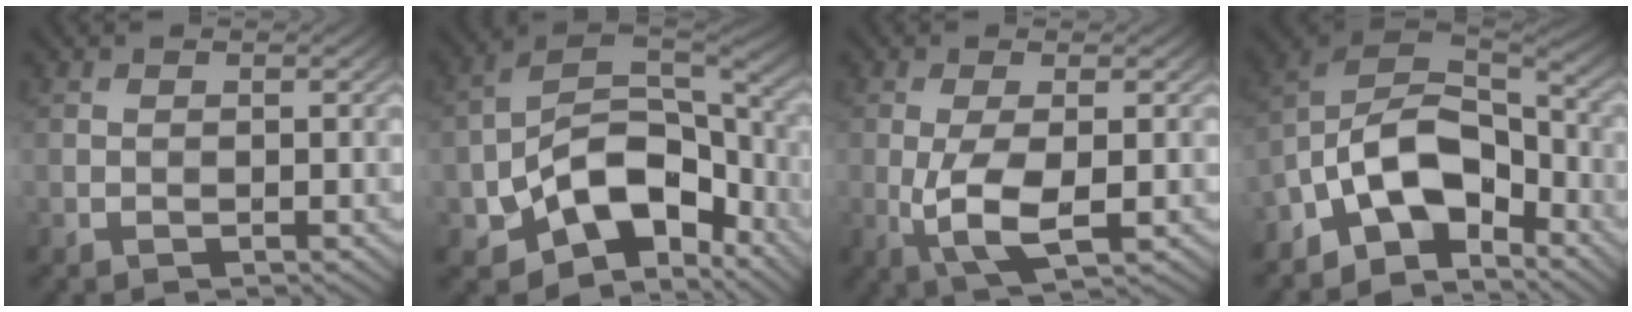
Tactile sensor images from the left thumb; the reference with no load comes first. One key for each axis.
{"total": 13.4, "fx": -5.8, "fy": 8.1, "fz": 8.9, "tx": -0.163, "ty": -0.023, "tz": -0.111}
{"total": 5.6, "fx": -0.9, "fy": 1.8, "fz": 5.2, "tx": -0.113, "ty": -0.005, "tz": -0.017}
{"total": 12.5, "fx": -7.0, "fy": 6.4, "fz": 8.1, "tx": -0.151, "ty": 0.003, "tz": -0.152}